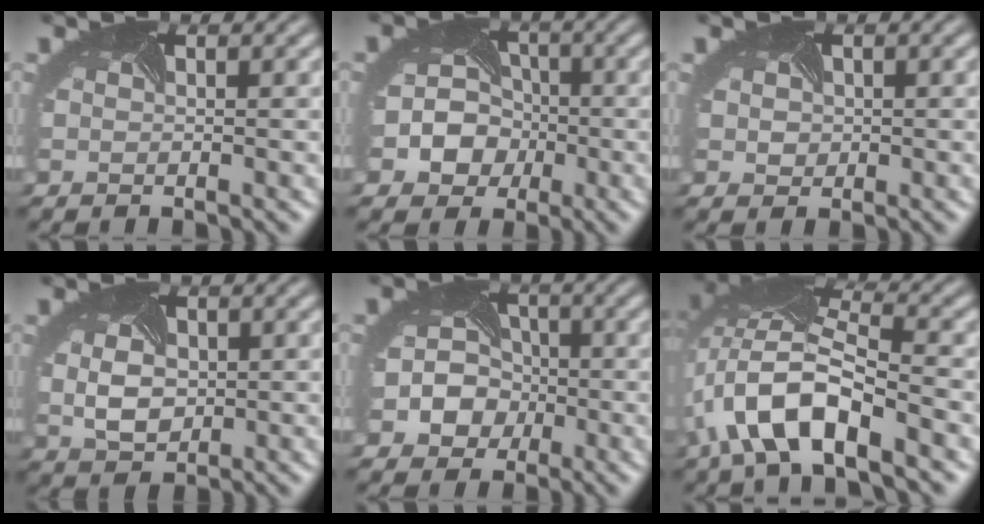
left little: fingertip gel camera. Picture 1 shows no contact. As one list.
[{"total": 6.4, "force": [-1.8, 5.7, 2.3], "torque": [-0.035, 0.002, -0.047]}, {"total": 1.7, "force": [0.4, 1.6, 0.6], "torque": [-0.015, 0.001, 0.005]}, {"total": 3.4, "force": [0.1, 2.6, 2.2], "torque": [-0.053, -0.004, 0.012]}, {"total": 5.8, "force": [-1.7, 5.1, 2.0], "torque": [-0.024, 0.005, -0.045]}, {"total": 8.3, "force": [-4.1, 3.0, 6.6], "torque": [-0.138, 0.006, -0.079]}]